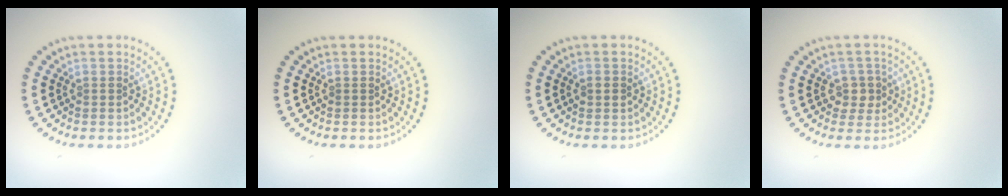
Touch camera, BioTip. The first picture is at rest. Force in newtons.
{"total": 0.0}
{"total": 1.1, "press": 1.1, "slide": 0.1}
{"total": 1.7, "press": 1.5, "slide": 0.8}